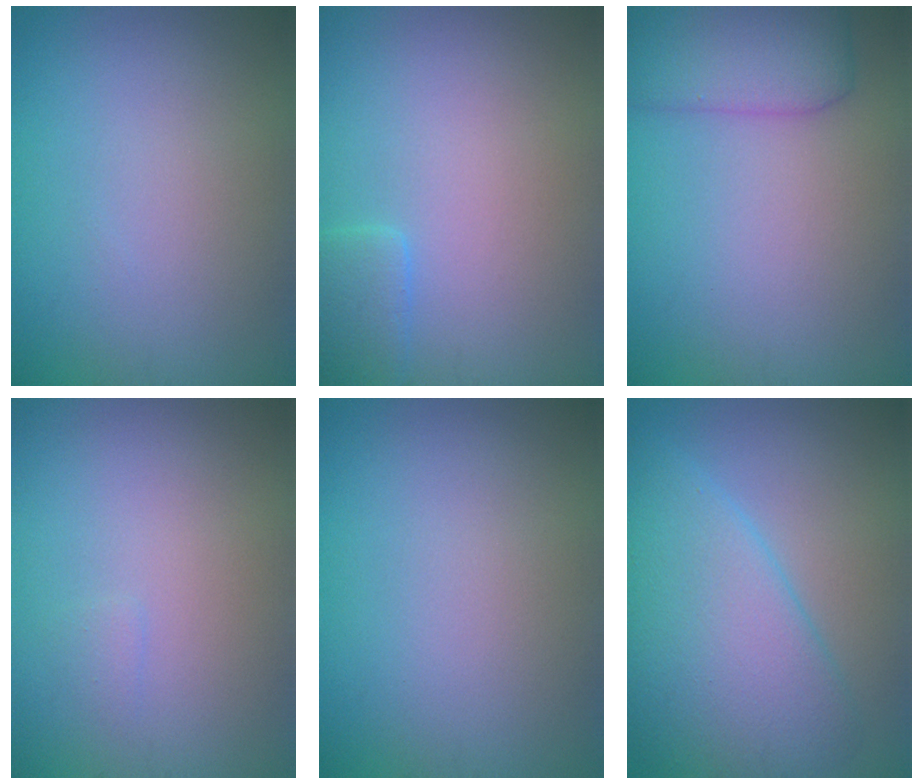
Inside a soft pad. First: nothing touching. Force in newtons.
{"total": 2.3, "press": 2.3, "slide": 0.2}
{"total": 4.7, "press": 4.7, "slide": 0.2}
{"total": 0.5, "press": 0.5, "slide": 0.1}
{"total": 0.0}
{"total": 7.4, "press": 7.4, "slide": 0.4}